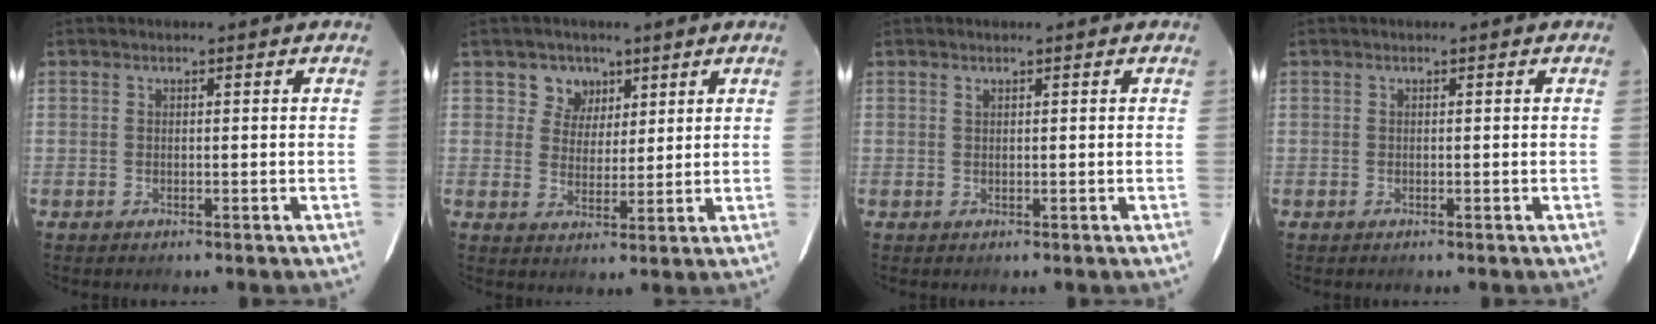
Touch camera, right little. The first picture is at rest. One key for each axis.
{"total": 4.9, "fx": 2.6, "fy": 4.1, "fz": 0.6, "tx": -0.005, "ty": 0.009, "tz": 0.045}
{"total": 0.0}
{"total": 0.0}